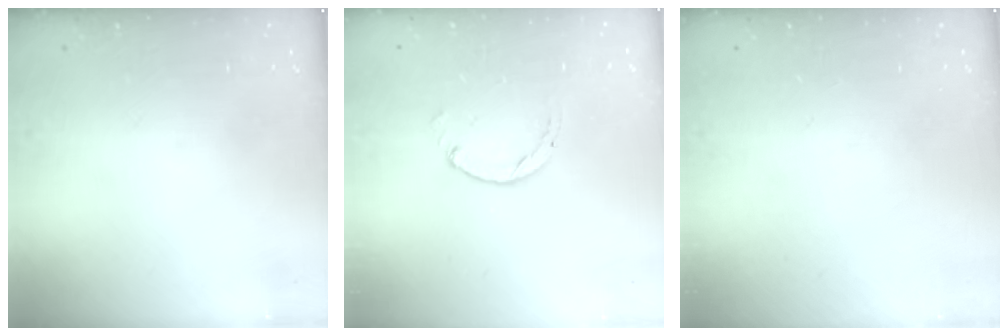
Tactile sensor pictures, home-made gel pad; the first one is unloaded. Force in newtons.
{"total": 0.0}
{"total": 0.0}